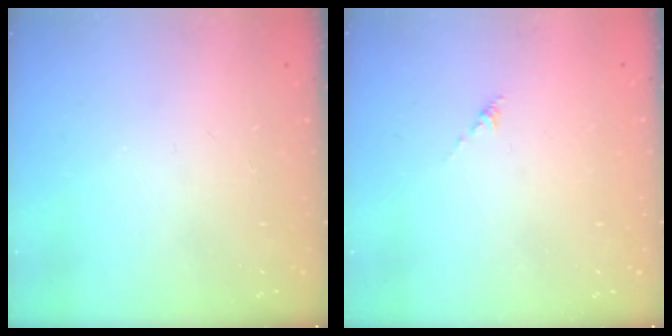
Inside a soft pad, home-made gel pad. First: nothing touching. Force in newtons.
{"total": 0.0}